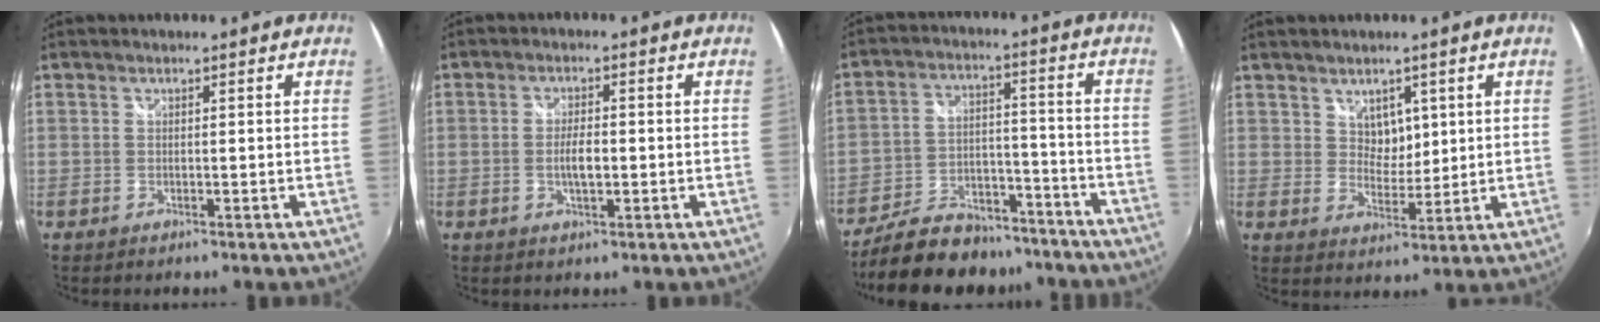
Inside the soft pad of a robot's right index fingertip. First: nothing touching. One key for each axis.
{"total": 3.7, "fx": -0.6, "fy": 1.3, "fz": 3.4, "tx": -0.063, "ty": -0.001, "tz": -0.013}
{"total": 18.2, "fx": -15.0, "fy": 8.2, "fz": 6.3, "tx": -0.144, "ty": 0.024, "tz": -0.210}
{"total": 4.4, "fx": 2.1, "fy": 3.3, "fz": 2.0, "tx": -0.023, "ty": -0.002, "tz": 0.039}